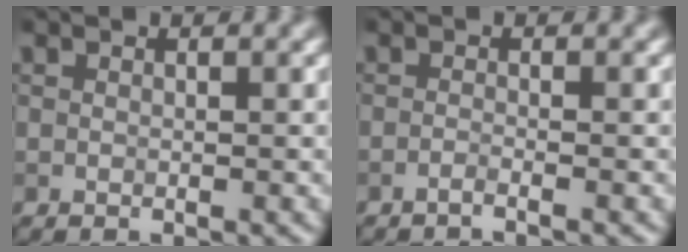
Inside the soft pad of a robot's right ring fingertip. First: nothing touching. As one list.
[{"total": 0.9, "force": [-0.7, 0.1, 0.6], "torque": [-0.007, -0.001, -0.018]}]